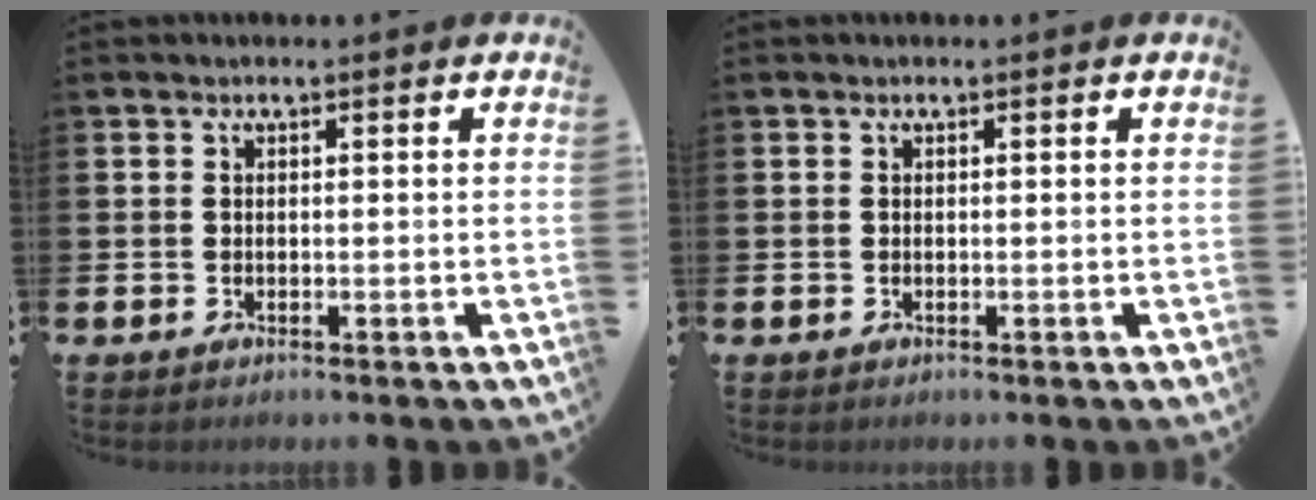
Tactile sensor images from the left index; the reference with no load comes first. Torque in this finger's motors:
{"motor_torque": [-0.14, -0.07, -0.03, 0.02]}